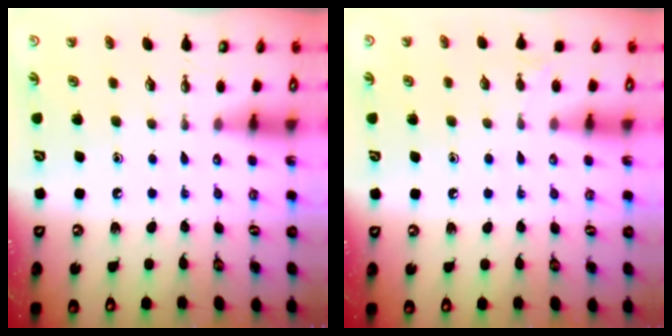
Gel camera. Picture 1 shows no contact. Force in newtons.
{"total": 6.9, "press": 6.8, "slide": 0.7}